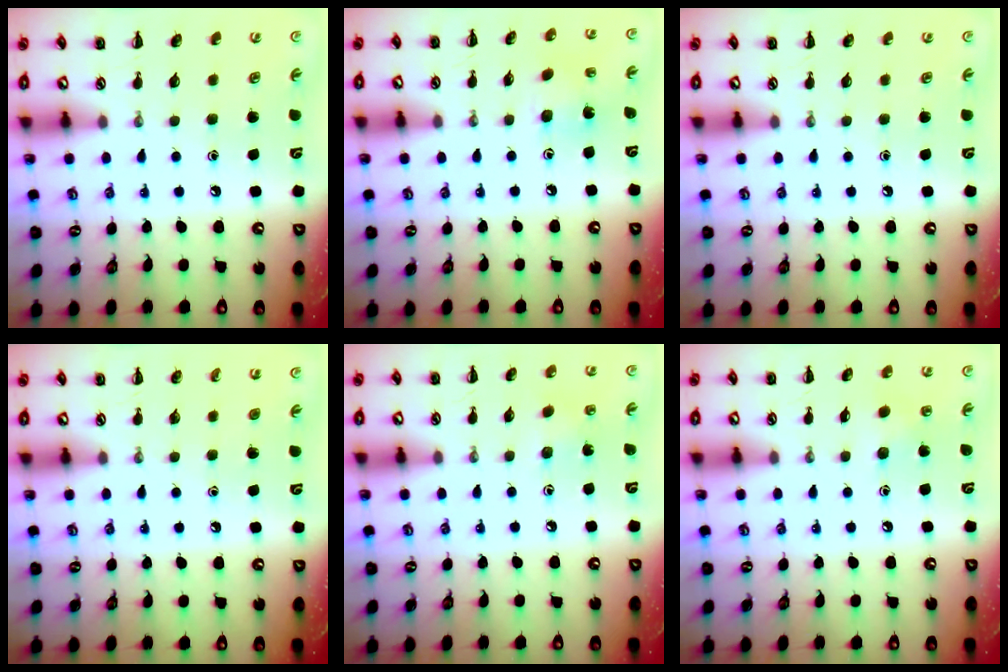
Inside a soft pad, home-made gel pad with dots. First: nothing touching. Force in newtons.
{"total": 3.6, "press": 3.4, "slide": 1.2}
{"total": 0.0}
{"total": 0.0}
{"total": 2.7, "press": 2.6, "slide": 0.8}
{"total": 5.2, "press": 4.9, "slide": 1.6}